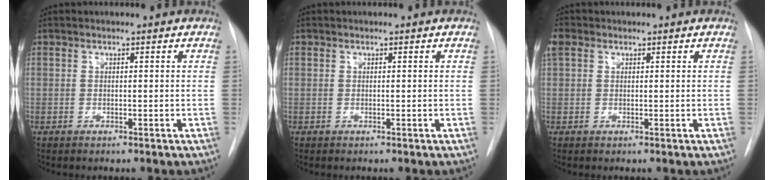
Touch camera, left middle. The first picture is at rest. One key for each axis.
{"total": 0.0}
{"total": 1.6, "fx": 0.9, "fy": 1.2, "fz": 0.5, "tx": -0.021, "ty": 0.020, "tz": 0.022}